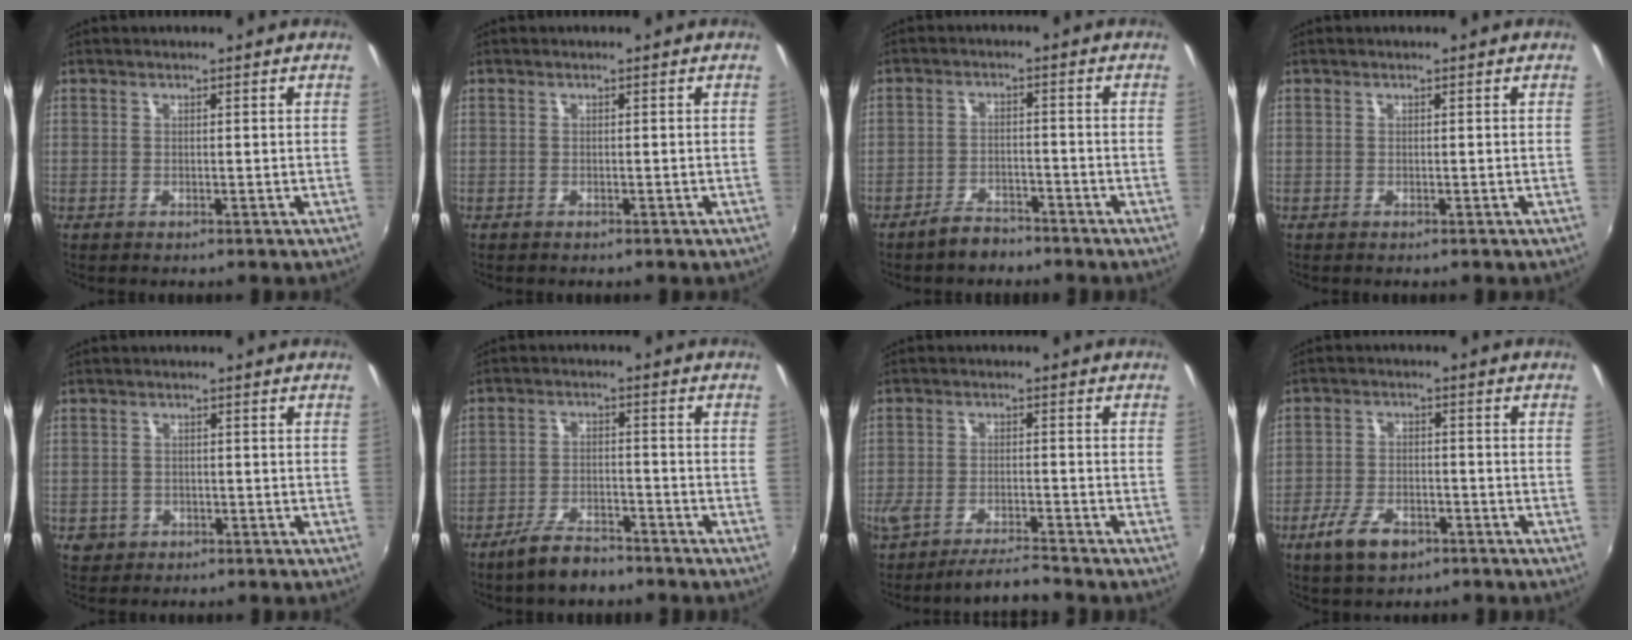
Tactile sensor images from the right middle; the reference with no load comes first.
{"total": 0.8, "force": [-0.6, 0.3, 0.3], "torque": [-0.007, -0.001, -0.009]}
{"total": 4.3, "force": [-3.7, 1.5, 1.5], "torque": [-0.043, 0.007, -0.059]}
{"total": 0.0}
{"total": 3.1, "force": [-1.1, 2.7, 0.9], "torque": [-0.024, -0.002, -0.015]}
{"total": 7.0, "force": [-5.7, 2.2, 3.5], "torque": [-0.081, 0.000, -0.096]}
{"total": 6.1, "force": [-5.7, 0.2, 2.3], "torque": [-0.063, -0.011, -0.104]}
{"total": 7.6, "force": [-4.6, 3.7, 4.7], "torque": [-0.114, -0.007, -0.080]}